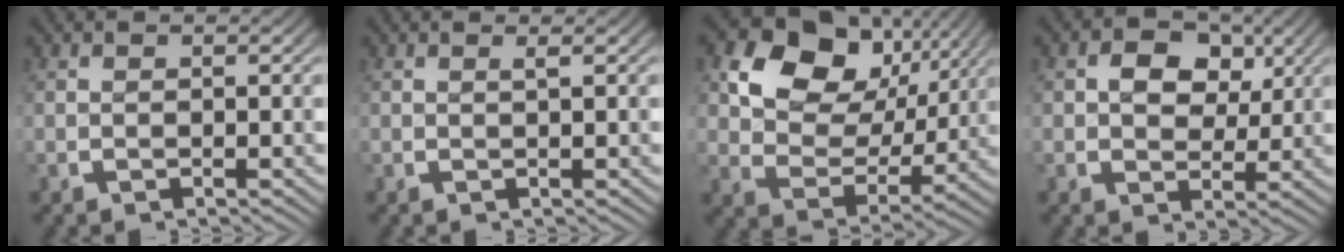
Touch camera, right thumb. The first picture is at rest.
{"total": 0.6, "force": [0.4, 0.0, 0.4], "torque": [-0.005, -0.001, 0.009]}
{"total": 13.8, "force": [4.7, 9.9, 8.5], "torque": [-0.144, 0.003, 0.058]}
{"total": 4.2, "force": [0.8, 3.4, 2.4], "torque": [-0.036, -0.020, 0.015]}